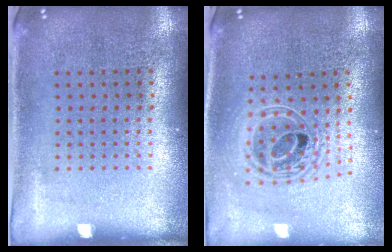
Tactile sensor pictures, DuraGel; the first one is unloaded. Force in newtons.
{"total": 2.0, "press": 1.6, "slide": 1.2}